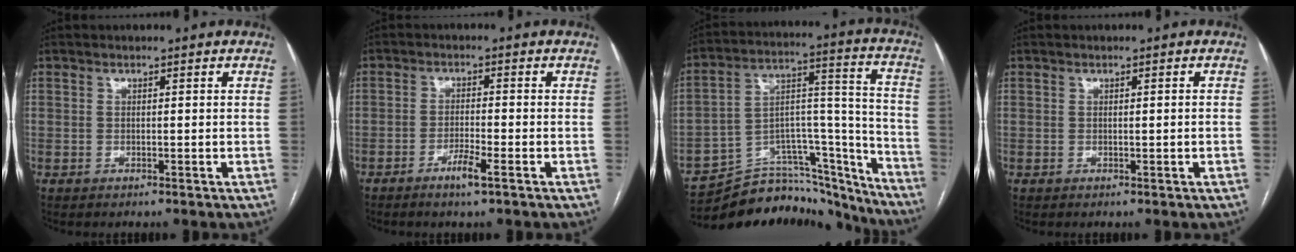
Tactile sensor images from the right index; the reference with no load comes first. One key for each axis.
{"total": 3.6, "fx": -2.2, "fy": 0.0, "fz": 2.8, "tx": -0.056, "ty": -0.004, "tz": -0.041}
{"total": 24.4, "fx": -22.7, "fy": 6.5, "fz": 6.2, "tx": -0.060, "ty": 0.058, "tz": -0.331}
{"total": 0.6, "fx": -0.1, "fy": -0.1, "fz": 0.6, "tx": -0.010, "ty": -0.001, "tz": 0.003}